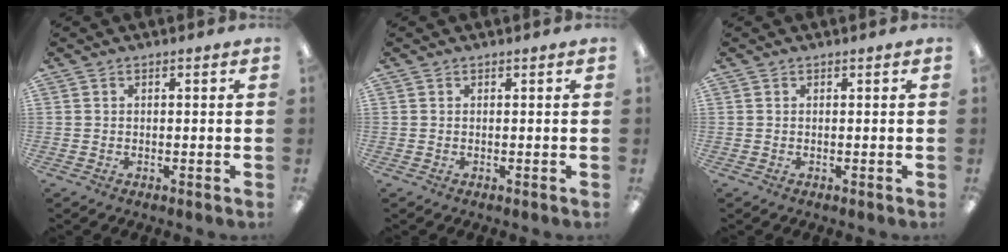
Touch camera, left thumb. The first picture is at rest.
{"total": 0.0}
{"total": 0.0}